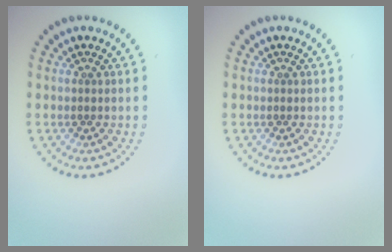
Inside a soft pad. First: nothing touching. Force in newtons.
{"total": 0.0}